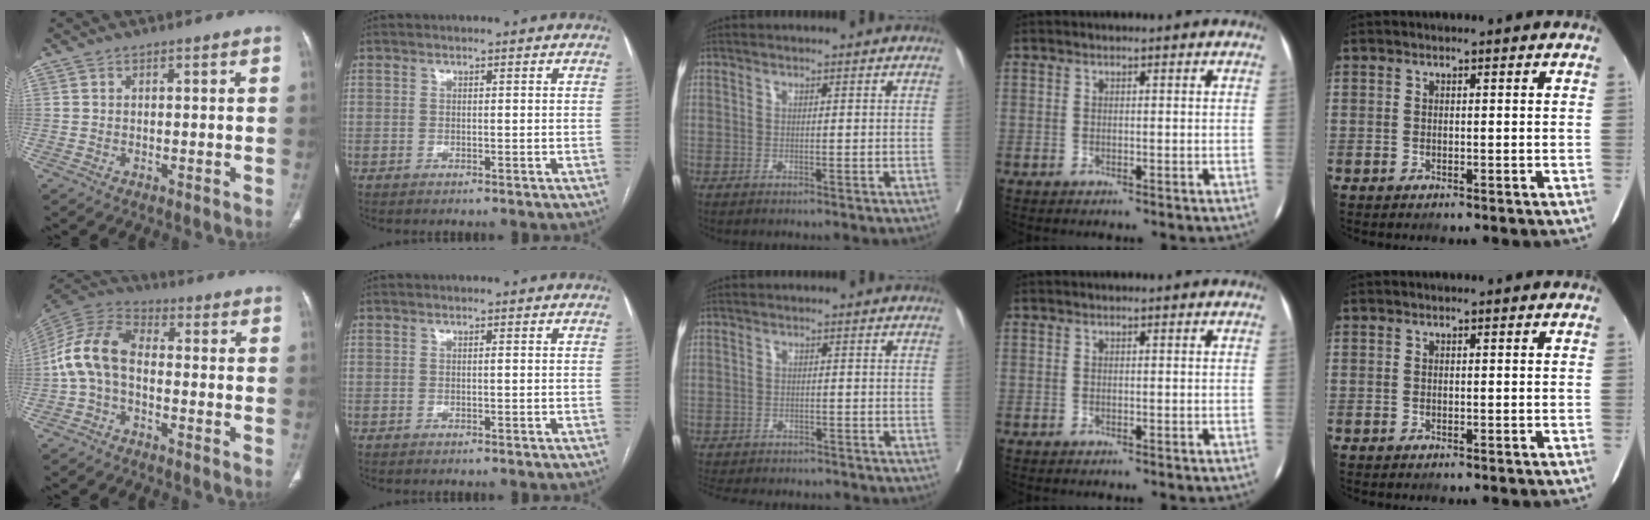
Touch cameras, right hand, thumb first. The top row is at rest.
{"thumb": {"total": 10.8, "force": [-1.7, 6.6, 8.4], "torque": [-0.169, 0.036, -0.047]}, "middle": {"total": 10.2, "force": [-9.0, 3.8, 2.9], "torque": [-0.055, -0.003, -0.115]}}